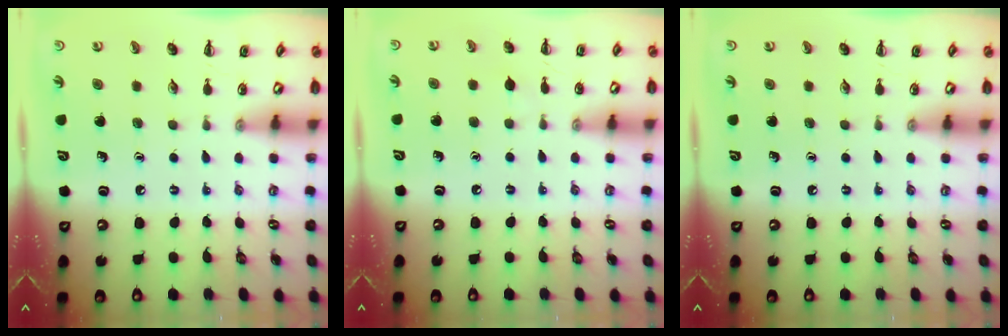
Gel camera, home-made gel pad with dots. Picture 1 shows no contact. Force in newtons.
{"total": 2.8, "press": 2.6, "slide": 1.1}
{"total": 0.0}